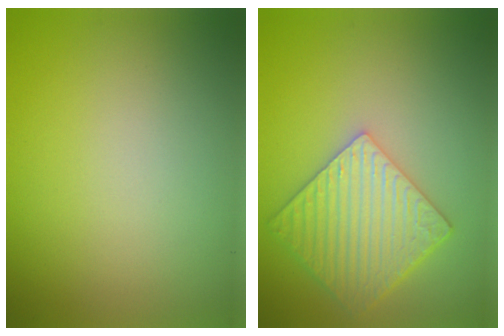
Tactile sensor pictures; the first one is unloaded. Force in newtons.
{"total": 6.2, "press": 5.2, "slide": 3.4}